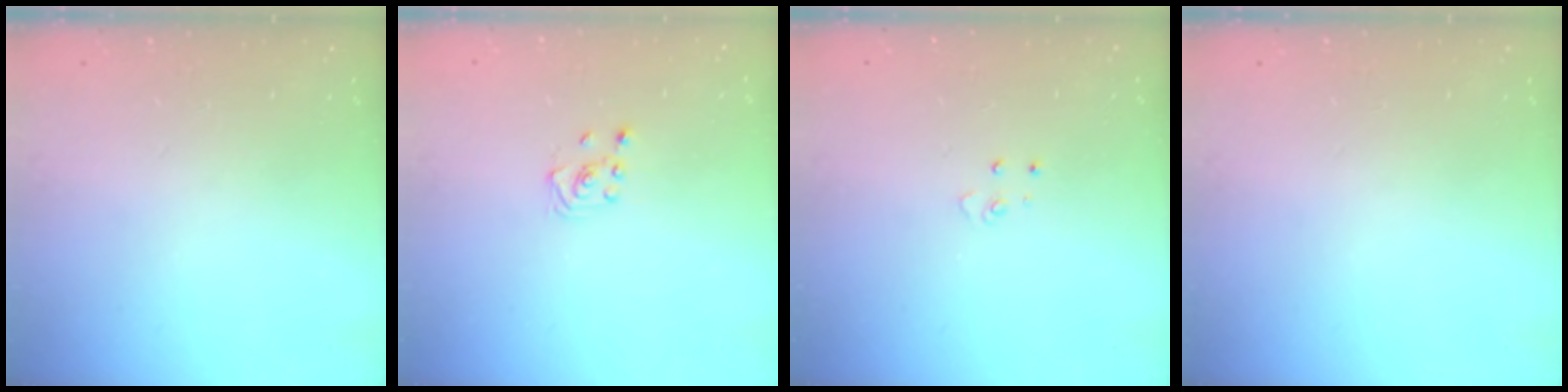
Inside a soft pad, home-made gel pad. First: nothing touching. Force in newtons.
{"total": 1.9, "press": 1.8, "slide": 0.6}
{"total": 3.6, "press": 3.6, "slide": 0.4}
{"total": 0.0}